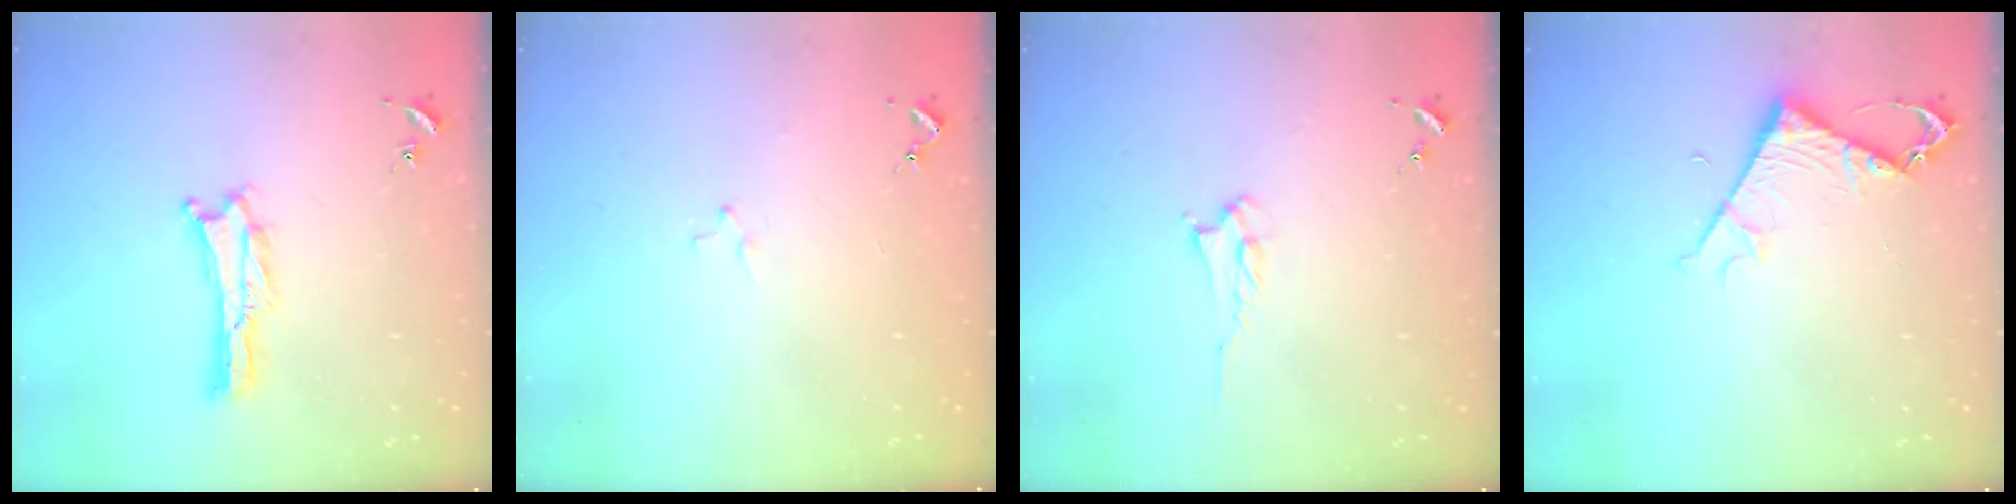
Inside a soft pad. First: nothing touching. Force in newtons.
{"total": 0.8, "press": 0.8, "slide": 0.2}
{"total": 2.0, "press": 1.9, "slide": 0.3}
{"total": 5.3, "press": 5.2, "slide": 0.5}